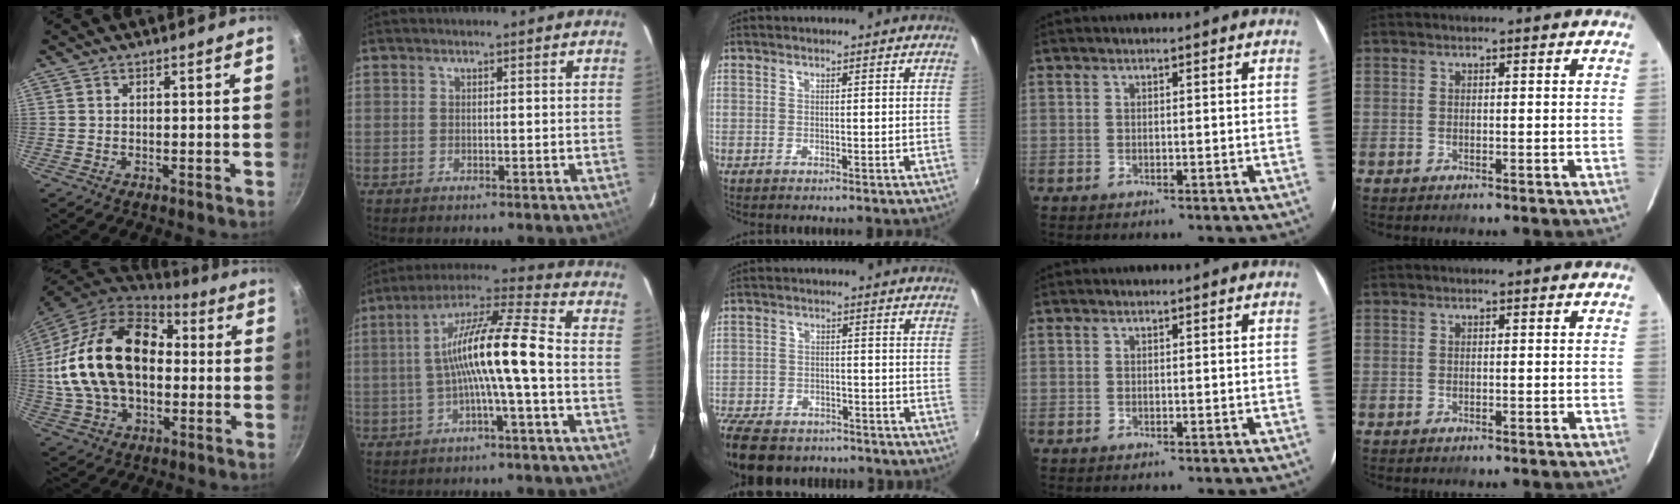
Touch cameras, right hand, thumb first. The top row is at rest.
{"thumb": {"total": 25.6, "force": [1.5, 16.9, 19.2], "torque": [-0.346, 0.039, 0.023]}, "index": {"total": 12.7, "force": [-1.7, 0.4, 12.6], "torque": [-0.232, 0.024, -0.034]}, "middle": {"total": 15.6, "force": [-12.0, 7.7, 6.4], "torque": [-0.176, -0.013, -0.193]}}